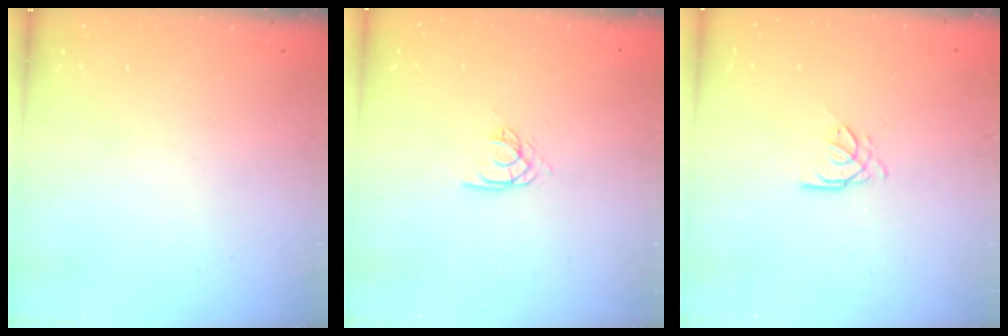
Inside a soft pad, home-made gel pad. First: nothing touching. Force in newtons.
{"total": 3.4, "press": 3.4, "slide": 0.2}
{"total": 0.9, "press": 0.8, "slide": 0.2}